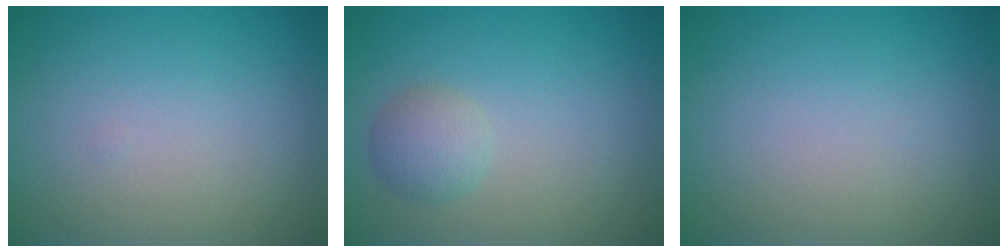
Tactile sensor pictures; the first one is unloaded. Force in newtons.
{"total": 2.2, "press": 2.2, "slide": 0.1}
{"total": 0.0}